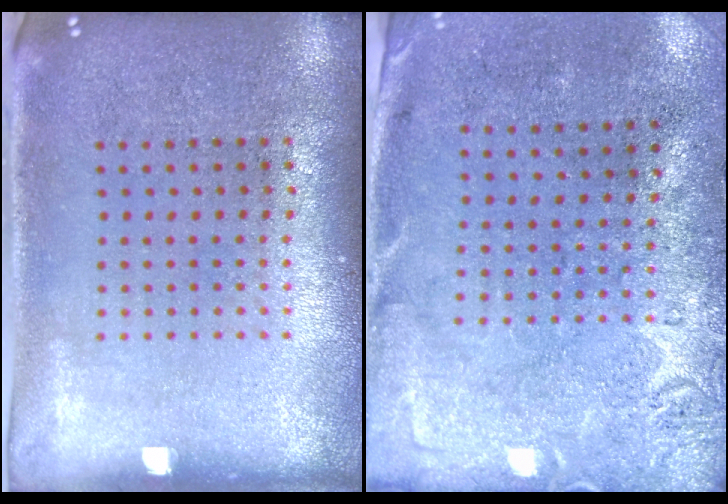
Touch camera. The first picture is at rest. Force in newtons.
{"total": 2.8, "press": 2.2, "slide": 1.8}